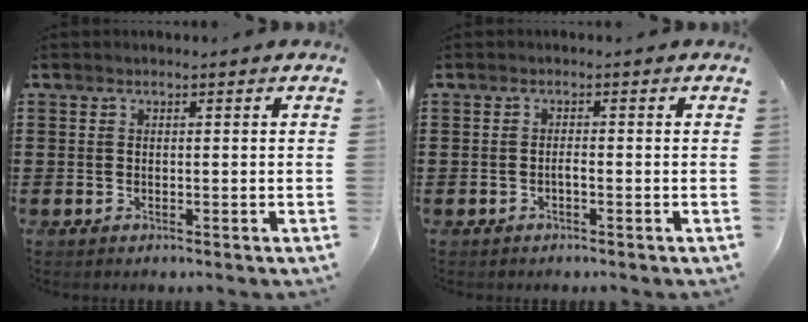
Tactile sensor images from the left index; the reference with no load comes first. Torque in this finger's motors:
{"motor_torque": [0.04, 0.07, 0.01, 0.01]}